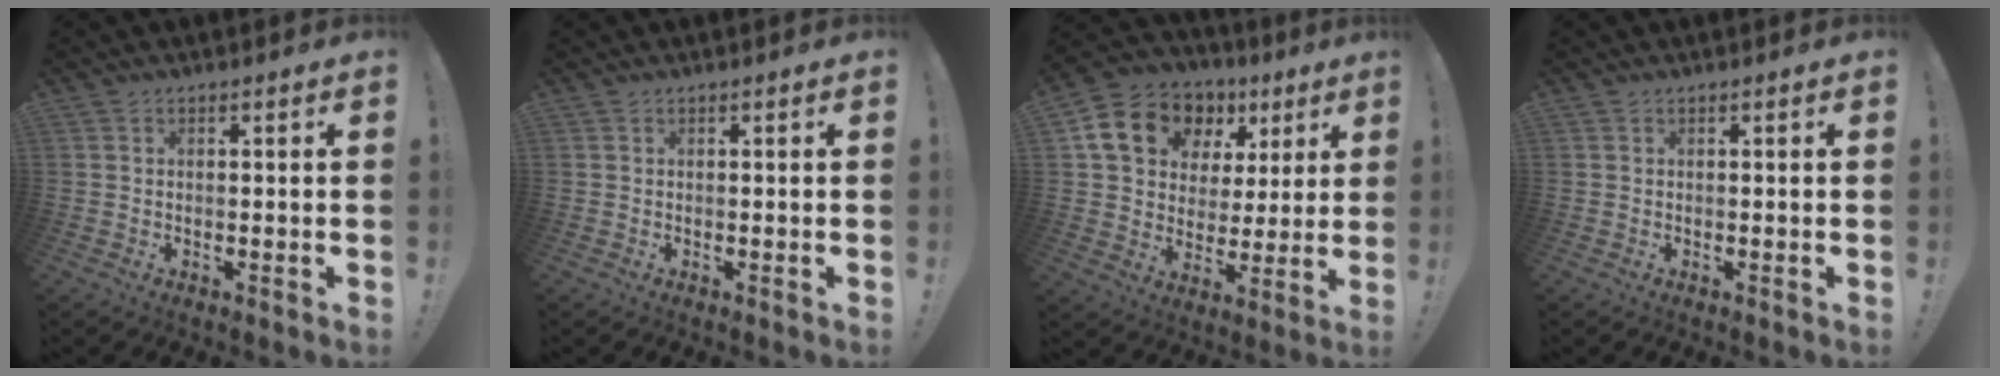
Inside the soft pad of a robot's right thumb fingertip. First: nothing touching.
{"total": 0.0}
{"total": 16.8, "force": [7.8, 12.3, 8.3], "torque": [-0.133, -0.027, 0.156]}
{"total": 0.0}